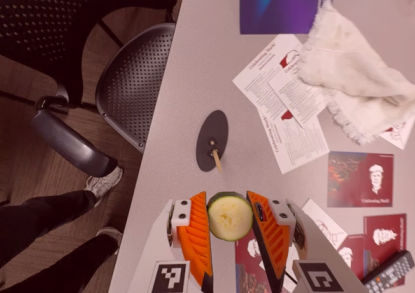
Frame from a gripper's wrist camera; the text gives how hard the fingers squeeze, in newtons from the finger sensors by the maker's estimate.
{"total": 9.6, "left": 9.4, "right": 9.8}